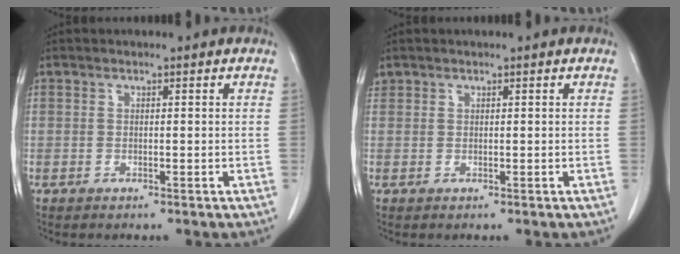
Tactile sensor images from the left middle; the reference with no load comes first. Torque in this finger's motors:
{"motor_torque": [0.01, -0.01, 0.00, 0.01]}